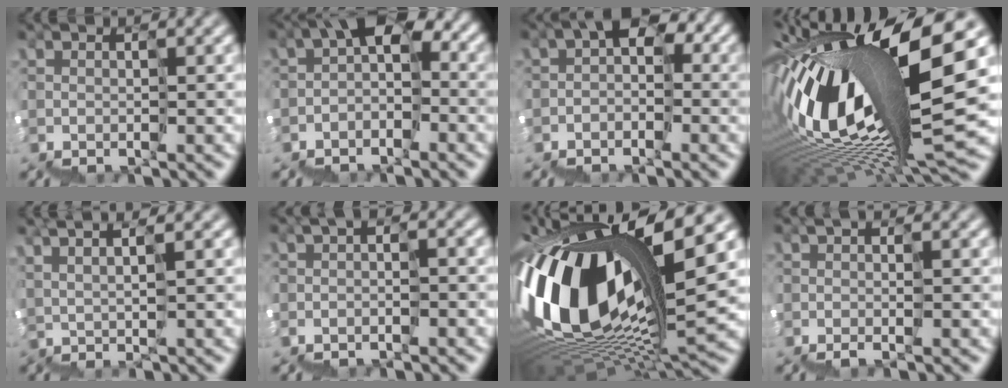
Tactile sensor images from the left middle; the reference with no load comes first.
{"total": 3.1, "force": [-0.2, 2.2, 2.1], "torque": [-0.040, 0.020, -0.018]}
{"total": 3.4, "force": [0.1, 2.8, 2.0], "torque": [-0.032, 0.016, -0.009]}
{"total": 14.4, "force": [2.9, 4.8, 13.2], "torque": [-0.275, 0.026, 0.056]}
{"total": 4.3, "force": [4.1, -0.2, 1.1], "torque": [-0.013, 0.035, 0.069]}
{"total": 1.4, "force": [-1.0, 0.6, 0.8], "torque": [-0.013, 0.005, -0.006]}
{"total": 14.1, "force": [4.4, 5.6, 12.2], "torque": [-0.264, 0.017, 0.078]}
{"total": 0.7, "force": [0.5, -0.5, -0.1], "torque": [0.008, 0.008, 0.015]}